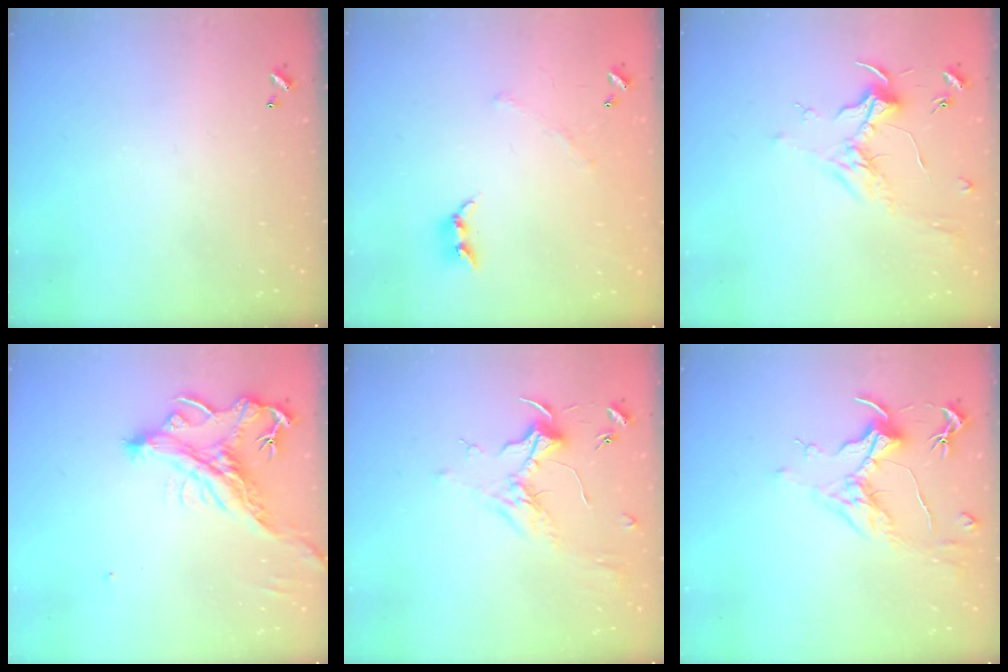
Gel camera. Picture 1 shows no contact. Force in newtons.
{"total": 3.2, "press": 3.1, "slide": 0.9}
{"total": 1.8, "press": 1.6, "slide": 0.6}
{"total": 2.1, "press": 1.8, "slide": 1.2}
{"total": 1.8, "press": 1.7, "slide": 0.6}
{"total": 1.8, "press": 1.6, "slide": 0.9}